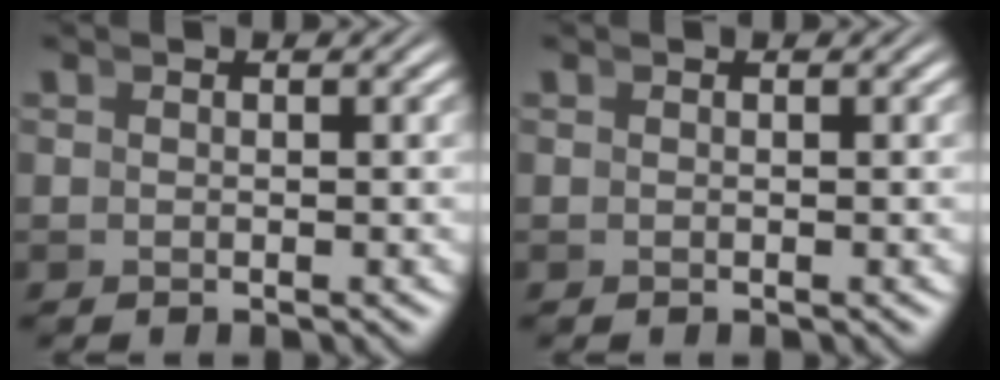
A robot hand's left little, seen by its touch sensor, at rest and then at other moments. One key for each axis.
{"total": 0.0}